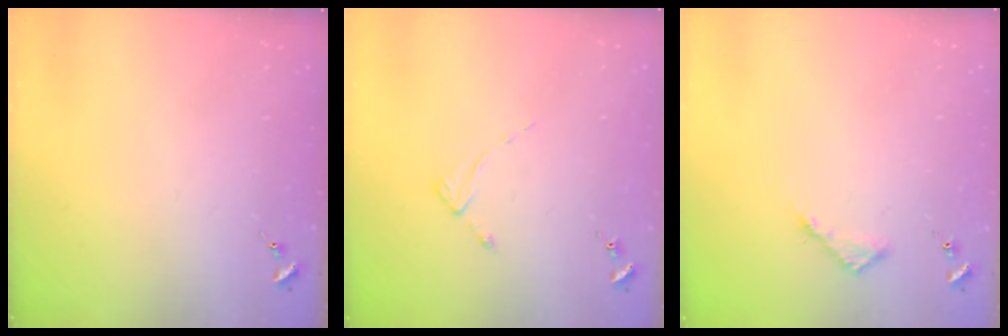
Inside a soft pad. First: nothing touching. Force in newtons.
{"total": 1.9, "press": 1.8, "slide": 0.3}
{"total": 4.6, "press": 4.6, "slide": 0.5}